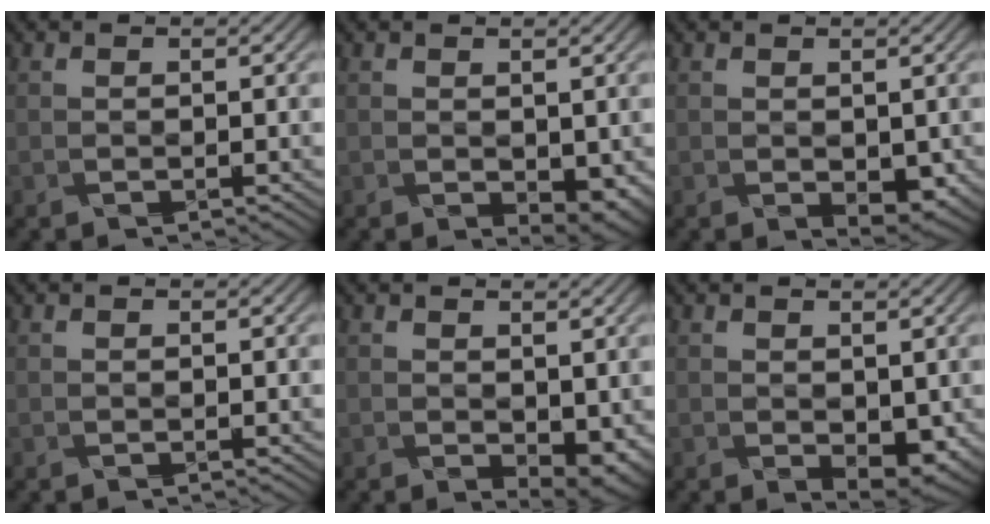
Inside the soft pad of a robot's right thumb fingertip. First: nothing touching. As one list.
[{"total": 3.1, "force": [-0.5, 1.9, 2.4], "torque": [-0.036, -0.009, 0.008]}, {"total": 2.6, "force": [-0.4, 1.6, 2.1], "torque": [-0.035, -0.010, 0.007]}, {"total": 0.0}, {"total": 3.7, "force": [-0.3, 2.2, 3.0], "torque": [-0.047, -0.011, 0.014]}, {"total": 3.5, "force": [-0.5, 2.1, 2.8], "torque": [-0.044, -0.012, 0.007]}]